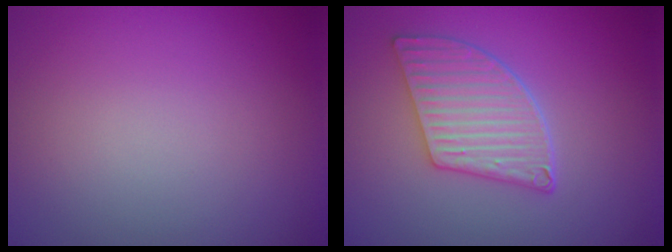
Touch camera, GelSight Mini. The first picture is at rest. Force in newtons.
{"total": 4.8, "press": 4.1, "slide": 2.5}